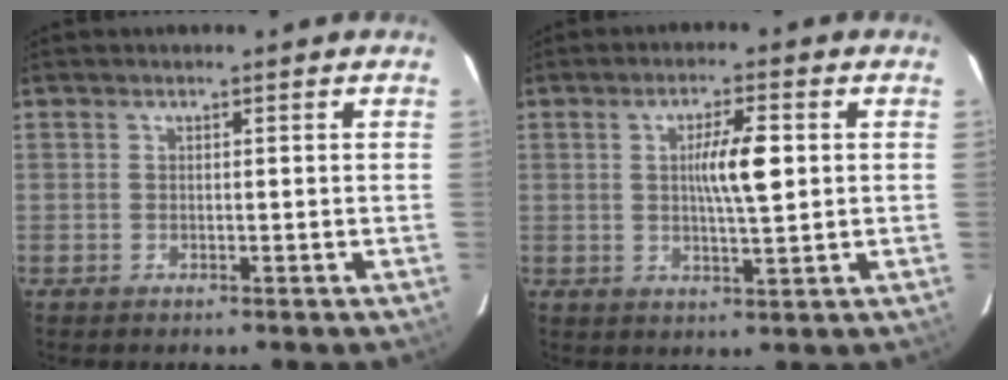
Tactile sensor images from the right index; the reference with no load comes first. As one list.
[{"total": 6.3, "force": [0.9, 0.7, 6.2], "torque": [-0.106, 0.004, 0.017]}]